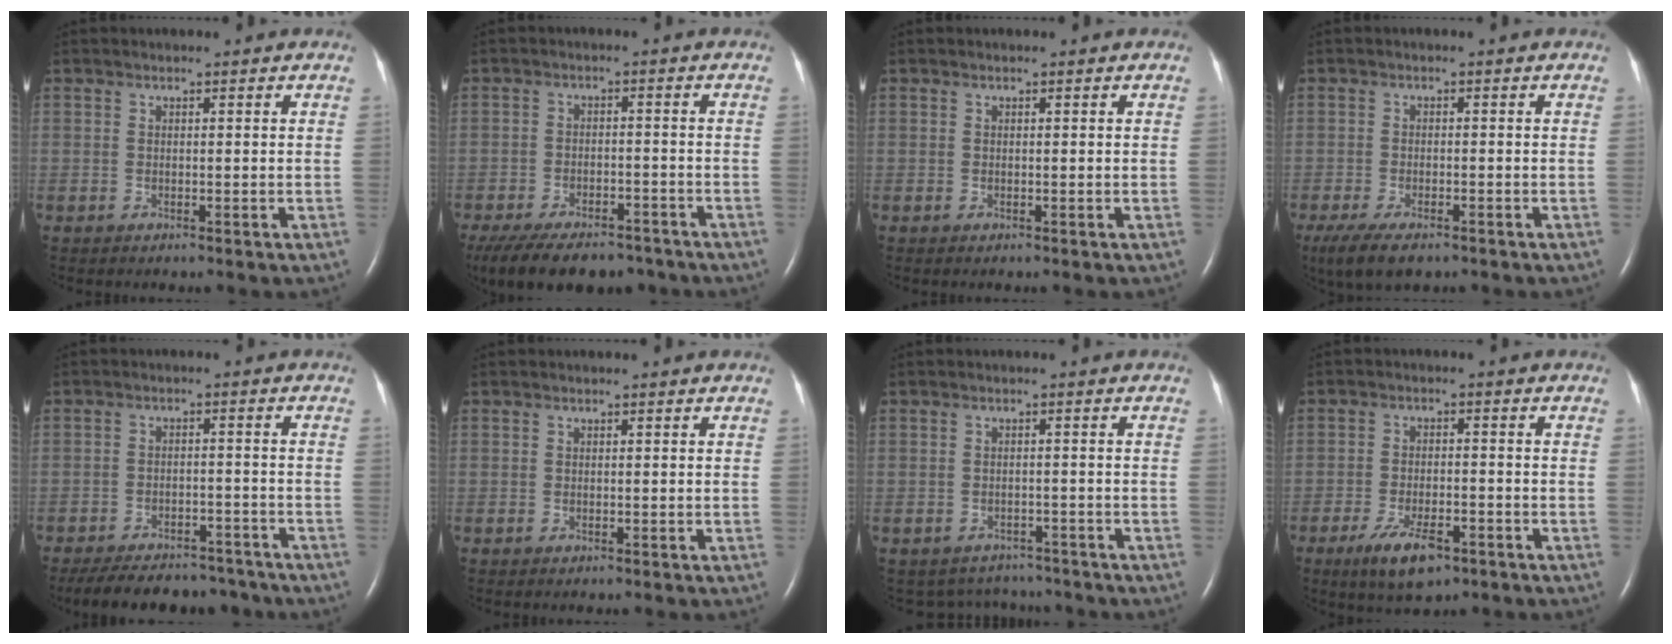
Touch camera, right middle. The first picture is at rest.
{"total": 15.2, "force": [-11.9, 6.5, 7.0], "torque": [-0.163, -0.017, -0.169]}
{"total": 0.0}
{"total": 6.7, "force": [-4.6, 2.2, 4.2], "torque": [-0.078, -0.015, -0.073]}
{"total": 13.8, "force": [-11.9, 5.4, 4.5], "torque": [-0.090, 0.002, -0.157]}
{"total": 0.0}
{"total": 5.7, "force": [-5.3, 2.2, -0.2], "torque": [0.000, 0.015, -0.064]}
{"total": 6.9, "force": [-4.2, 2.4, 5.0], "torque": [-0.097, -0.008, -0.067]}